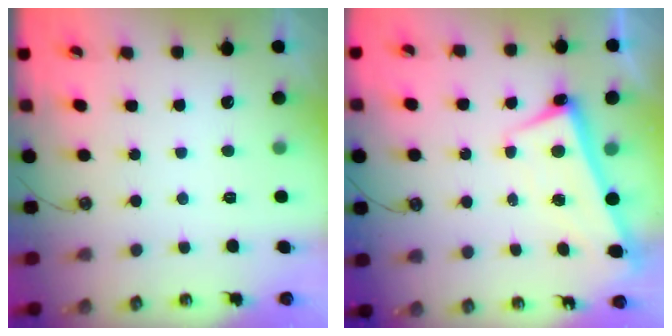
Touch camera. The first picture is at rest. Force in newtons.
{"total": 2.6, "press": 2.5, "slide": 0.6}